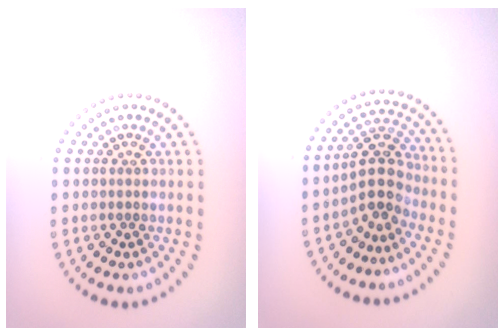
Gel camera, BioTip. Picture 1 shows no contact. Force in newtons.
{"total": 3.8, "press": 3.4, "slide": 1.8}